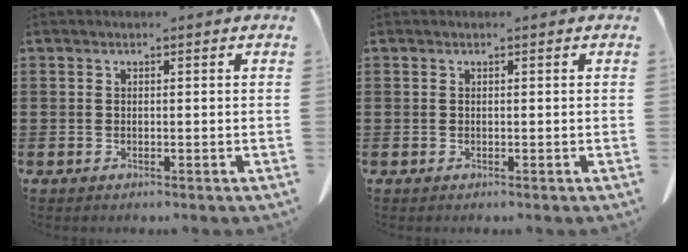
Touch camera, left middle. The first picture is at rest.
{"total": 0.0}